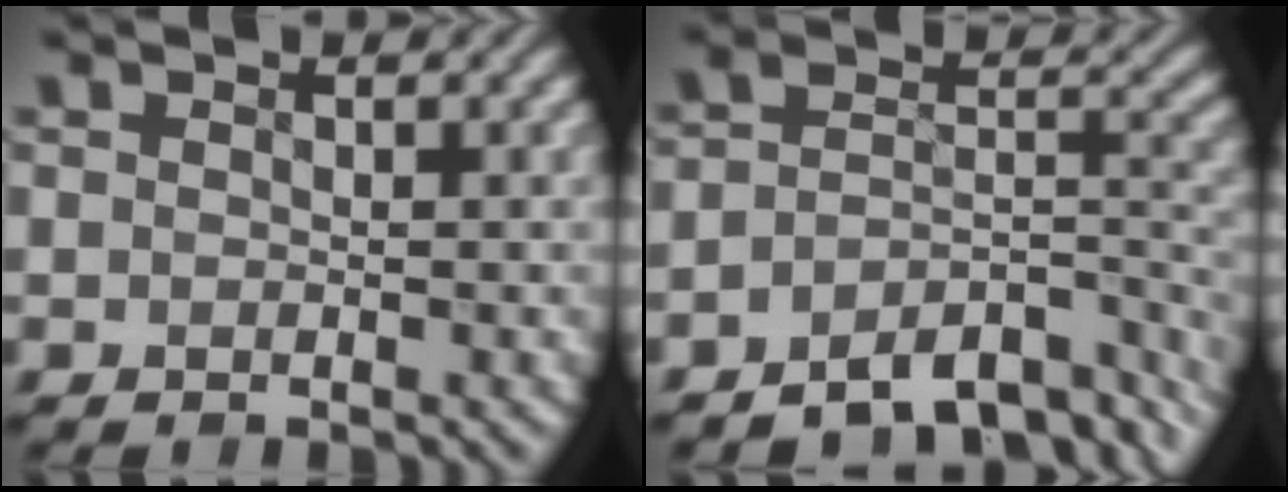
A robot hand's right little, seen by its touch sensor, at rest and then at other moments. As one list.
[{"total": 7.7, "force": [-5.9, 3.2, 3.7], "torque": [-0.048, -0.011, -0.090]}]